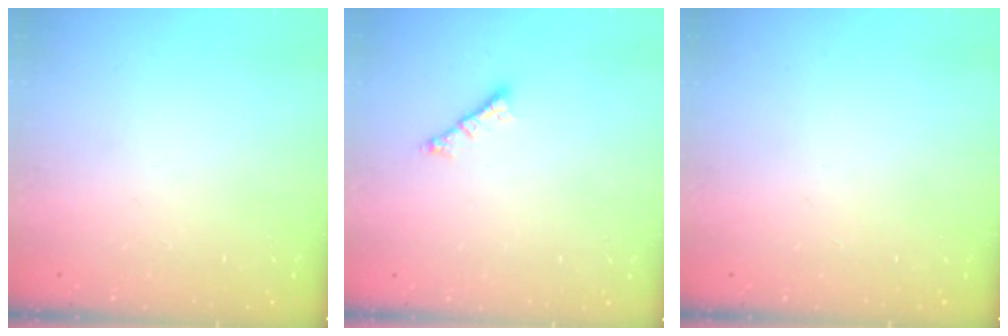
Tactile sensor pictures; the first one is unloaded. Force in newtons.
{"total": 1.2, "press": 1.2, "slide": 0.3}
{"total": 0.0}